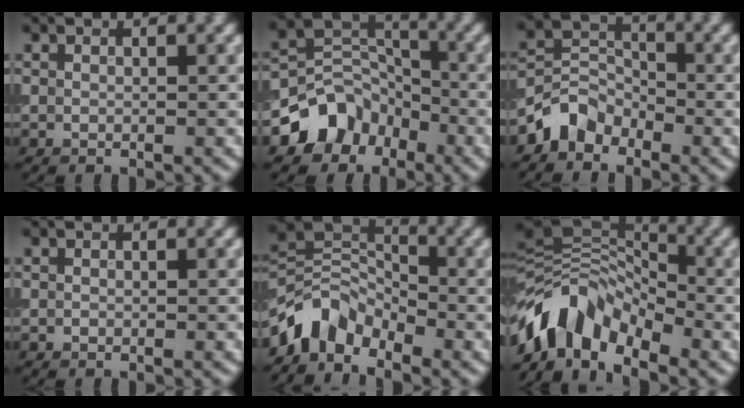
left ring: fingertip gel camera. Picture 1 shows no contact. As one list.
[{"total": 5.5, "force": [-3.1, 4.2, 1.7], "torque": [-0.006, 0.007, -0.062]}, {"total": 3.3, "force": [-2.4, 2.1, 0.8], "torque": [-0.012, 0.013, -0.056]}, {"total": 0.0}, {"total": 4.6, "force": [-3.4, 2.7, 1.6], "torque": [-0.023, 0.006, -0.076]}, {"total": 9.0, "force": [-4.9, 5.4, 5.3], "torque": [-0.089, 0.010, -0.104]}]